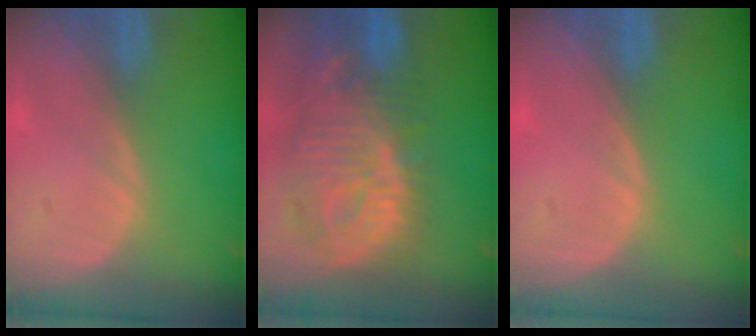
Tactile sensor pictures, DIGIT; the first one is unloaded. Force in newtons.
{"total": 12.8, "press": 11.4, "slide": 5.9}
{"total": 0.0}